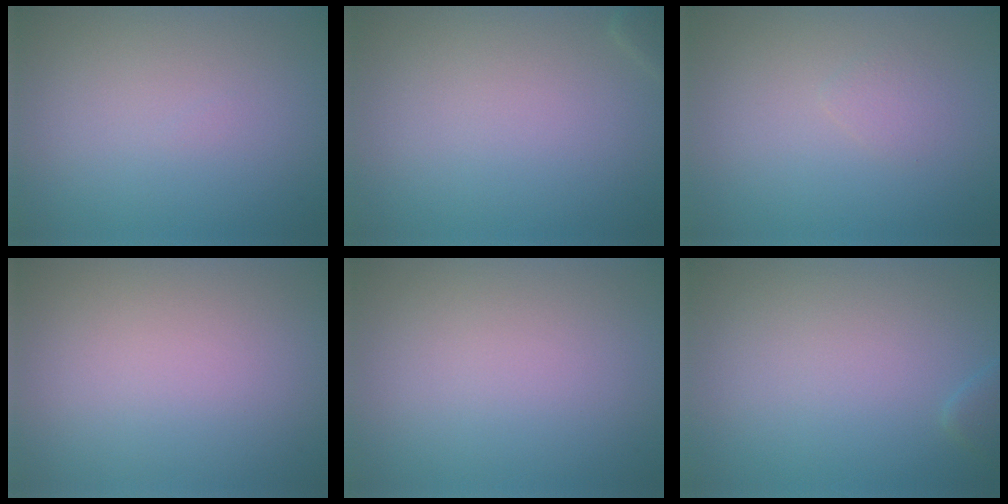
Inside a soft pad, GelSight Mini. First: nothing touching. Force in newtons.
{"total": 0.6, "press": 0.6, "slide": 0.0}
{"total": 0.8, "press": 0.8, "slide": 0.0}
{"total": 0.0}
{"total": 0.0}
{"total": 0.9, "press": 0.9, "slide": 0.0}